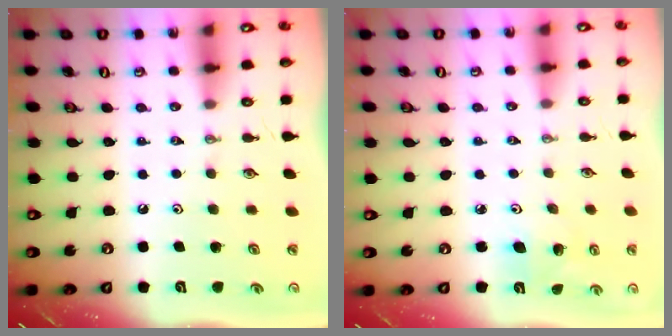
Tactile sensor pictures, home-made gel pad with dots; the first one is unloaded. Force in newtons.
{"total": 5.2, "press": 5.1, "slide": 1.0}